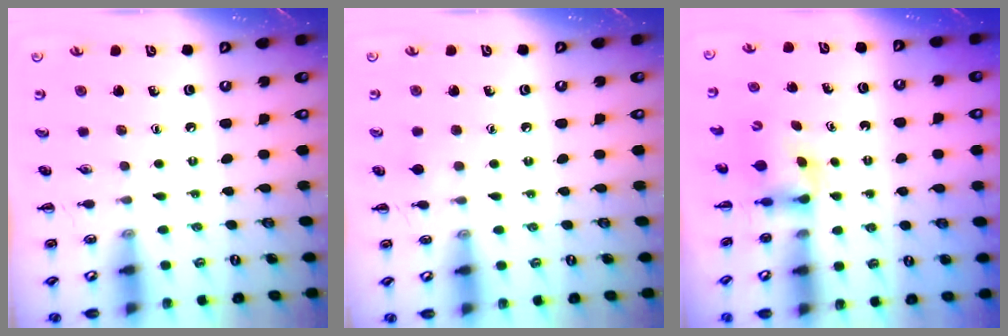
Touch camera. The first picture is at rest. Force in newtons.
{"total": 4.0, "press": 3.7, "slide": 1.6}
{"total": 2.9, "press": 2.6, "slide": 1.2}